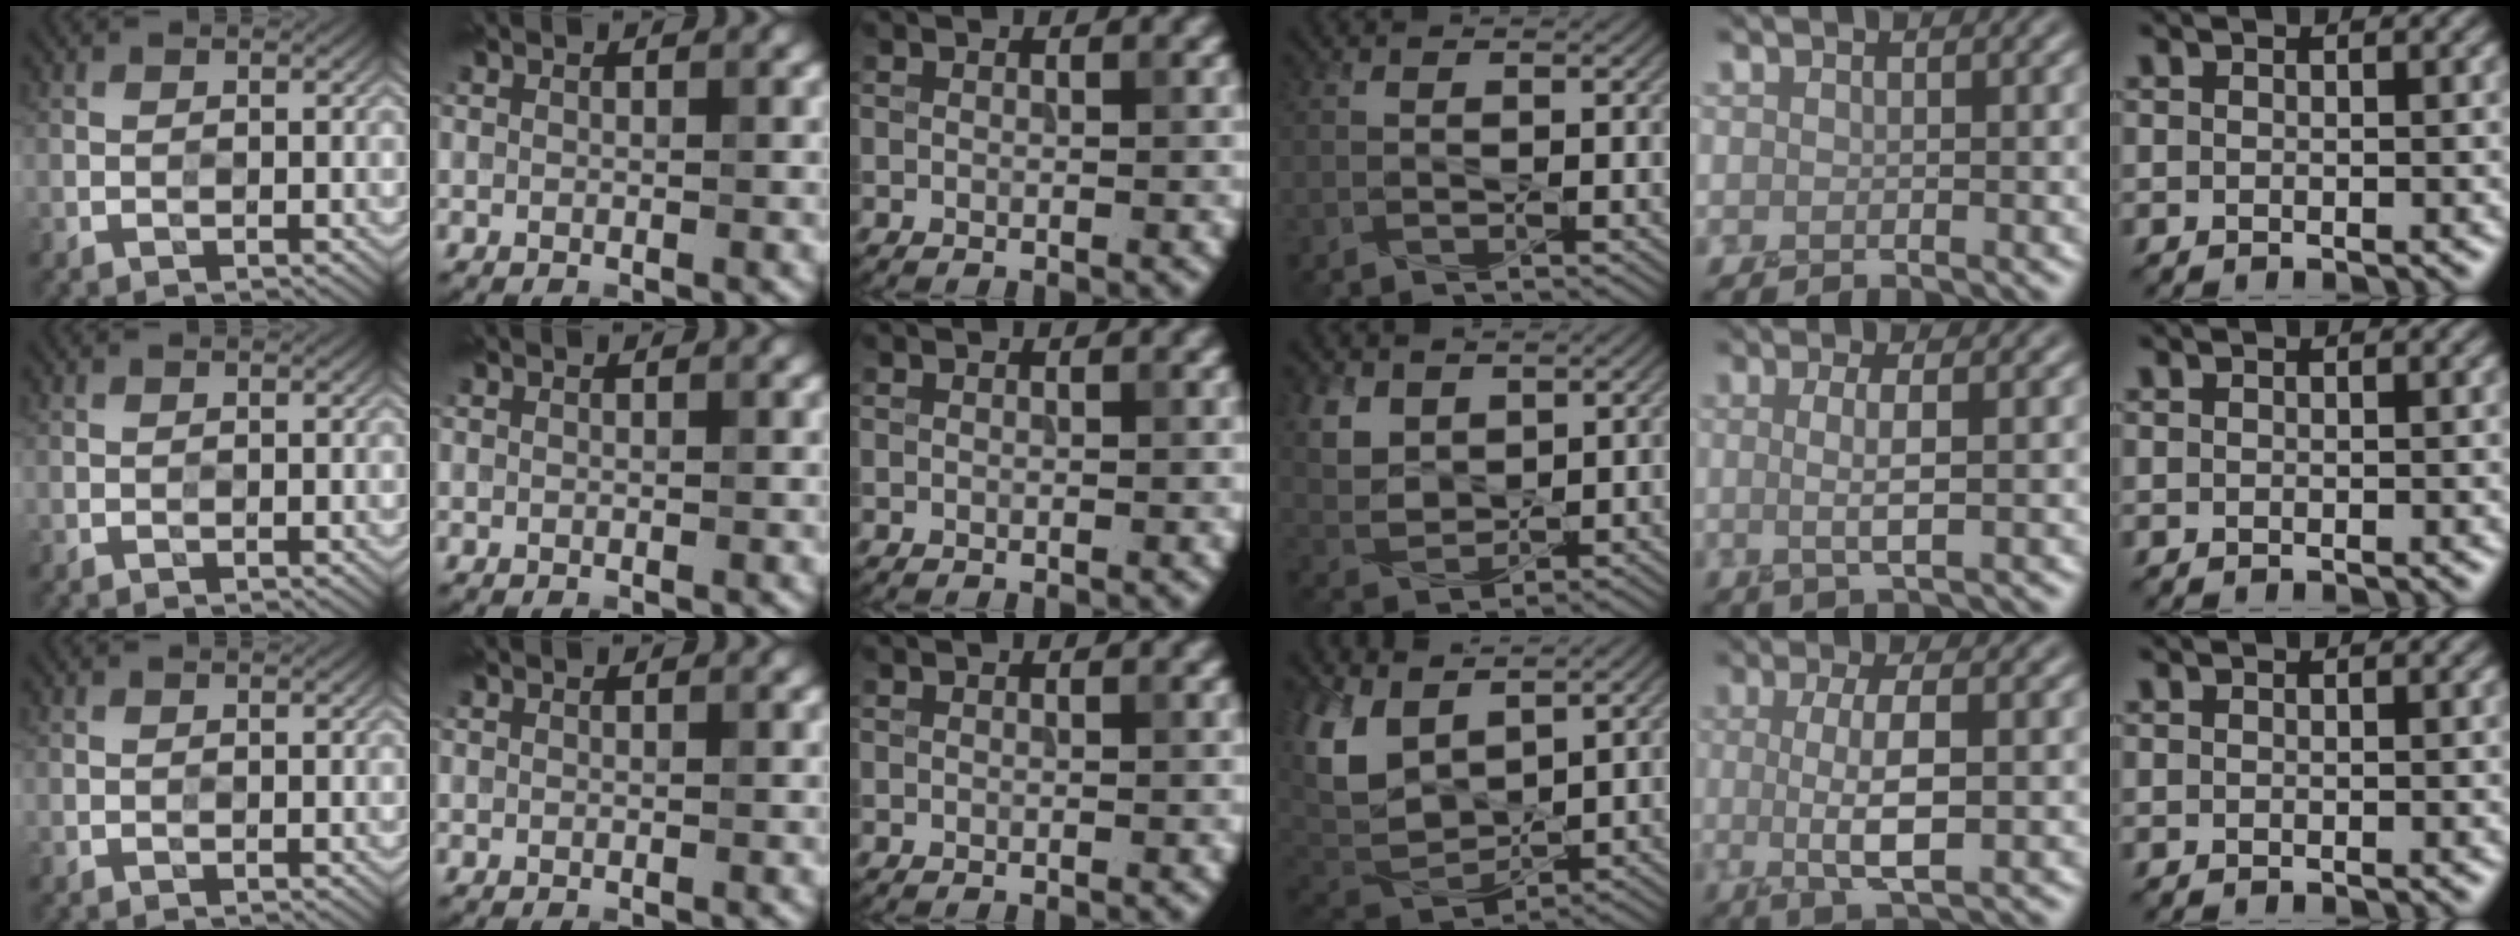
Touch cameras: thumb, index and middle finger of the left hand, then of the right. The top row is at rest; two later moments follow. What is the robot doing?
{"motion": "squeeze", "object": "foam earplug"}